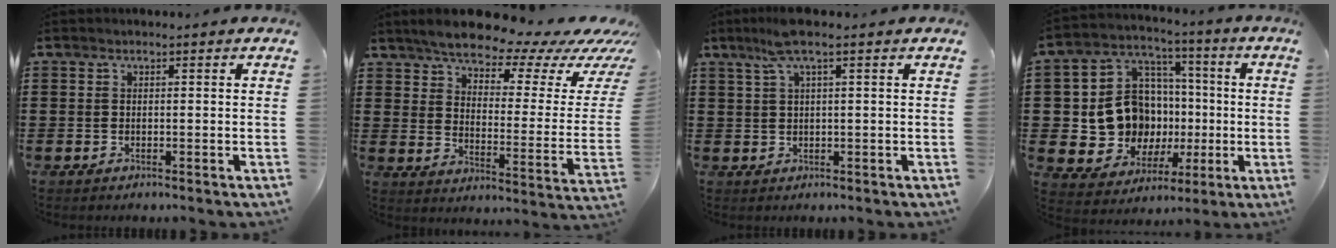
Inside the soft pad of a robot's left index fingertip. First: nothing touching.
{"total": 8.0, "force": [7.2, 1.7, 3.1], "torque": [-0.073, -0.056, 0.117]}
{"total": 3.8, "force": [1.9, 0.2, 3.3], "torque": [-0.075, -0.002, 0.031]}
{"total": 12.5, "force": [-0.6, 11.4, 5.3], "torque": [-0.135, 0.000, -0.002]}